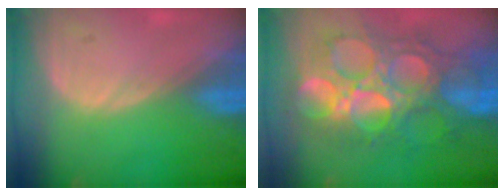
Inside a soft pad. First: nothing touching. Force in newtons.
{"total": 13.0, "press": 13.0, "slide": 1.5}